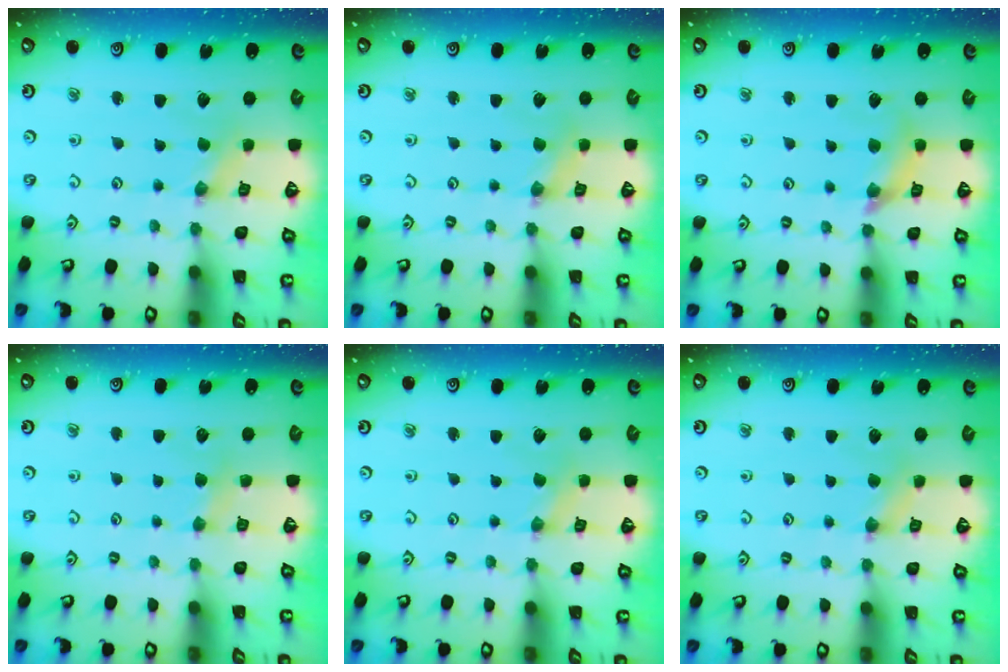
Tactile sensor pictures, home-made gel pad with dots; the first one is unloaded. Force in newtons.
{"total": 0.9, "press": 0.9, "slide": 0.3}
{"total": 8.5, "press": 8.4, "slide": 1.0}
{"total": 3.4, "press": 3.3, "slide": 0.5}
{"total": 0.5, "press": 0.5, "slide": 0.2}
{"total": 2.8, "press": 2.8, "slide": 0.4}